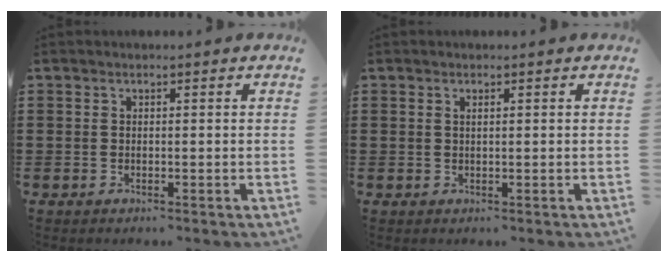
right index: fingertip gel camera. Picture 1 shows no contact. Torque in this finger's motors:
{"motor_torque": [-0.14, 0.19, 0.00, 0.00]}